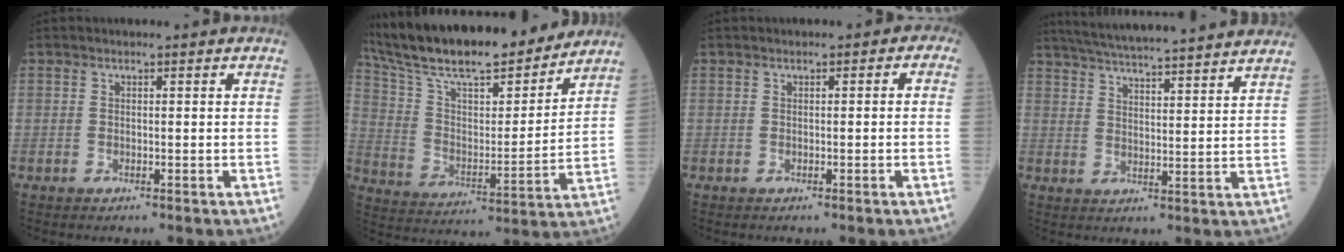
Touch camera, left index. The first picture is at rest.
{"total": 22.1, "force": [19.3, 3.1, 10.3], "torque": [-0.184, 0.003, 0.313]}
{"total": 1.3, "force": [-0.5, 0.9, 0.8], "torque": [-0.003, 0.008, -0.013]}
{"total": 20.6, "force": [18.6, 0.8, 8.8], "torque": [-0.146, 0.011, 0.254]}